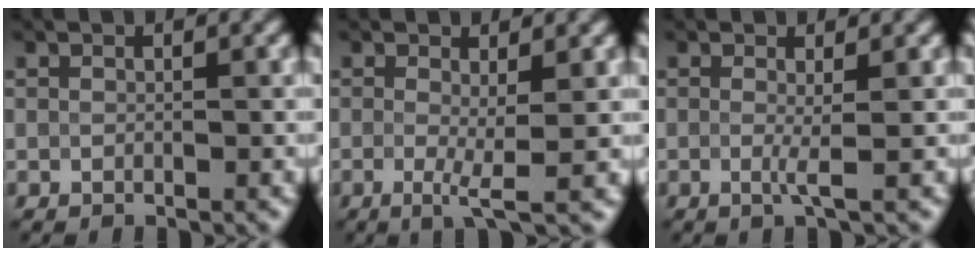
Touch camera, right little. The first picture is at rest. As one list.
[{"total": 2.8, "force": [-0.3, 0.3, 2.8], "torque": [-0.055, -0.013, -0.005]}, {"total": 1.4, "force": [-0.1, 0.1, 1.4], "torque": [-0.031, -0.008, -0.005]}]